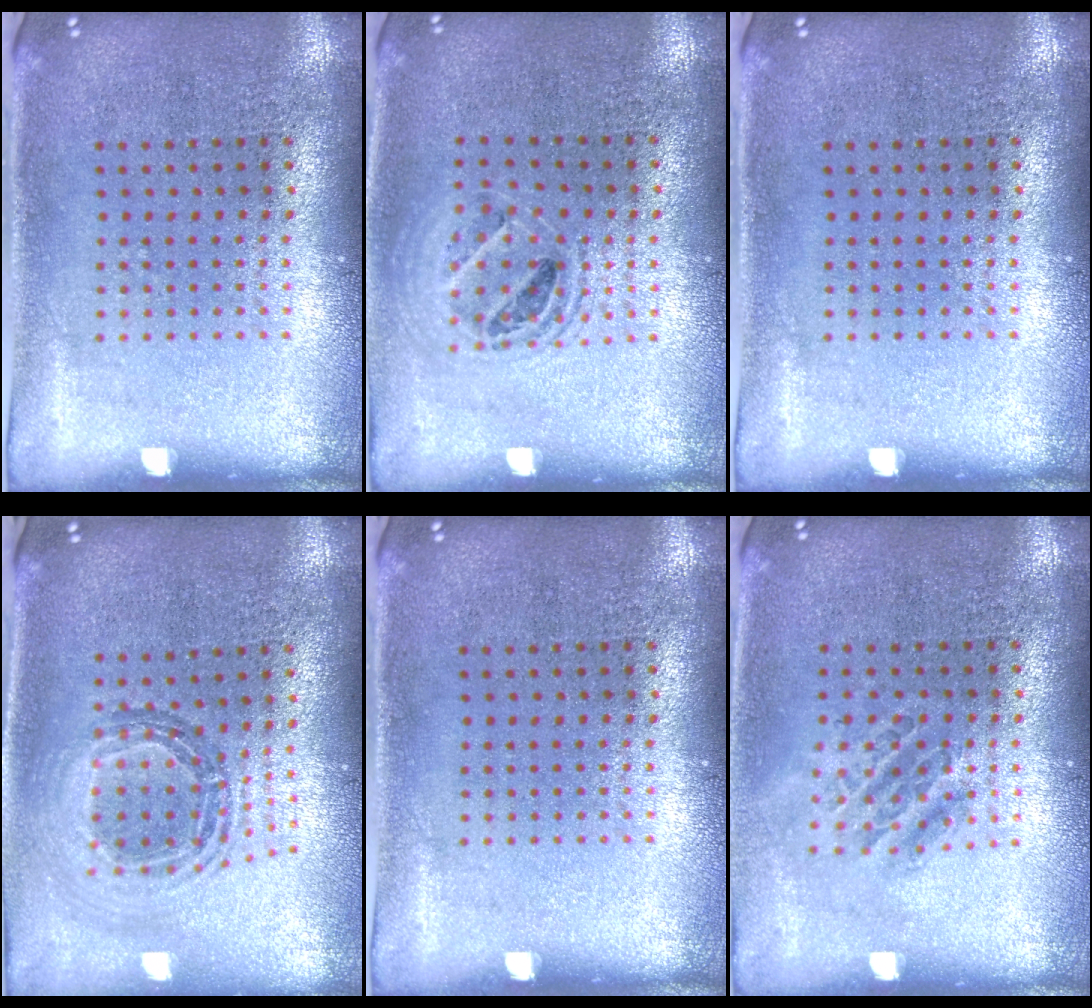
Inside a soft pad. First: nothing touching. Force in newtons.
{"total": 1.4, "press": 1.2, "slide": 0.6}
{"total": 0.0}
{"total": 0.9, "press": 0.9, "slide": 0.2}
{"total": 0.0}
{"total": 1.1, "press": 0.9, "slide": 0.5}